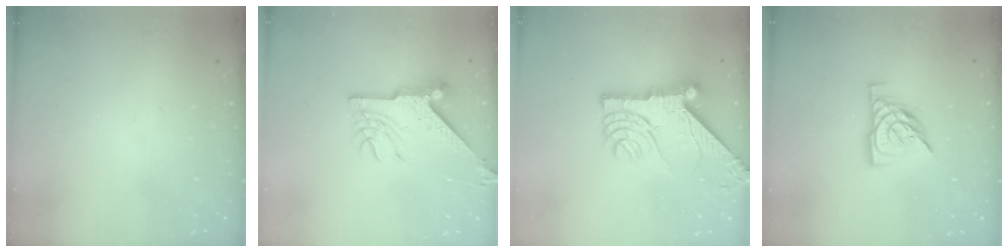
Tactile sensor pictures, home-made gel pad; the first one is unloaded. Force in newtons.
{"total": 9.9, "press": 9.8, "slide": 1.1}
{"total": 13.8, "press": 13.8, "slide": 1.2}
{"total": 10.7, "press": 10.6, "slide": 1.0}